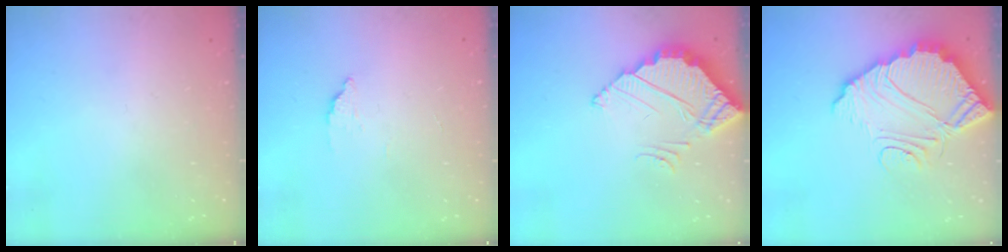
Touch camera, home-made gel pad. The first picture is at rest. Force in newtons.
{"total": 2.2, "press": 2.2, "slide": 0.2}
{"total": 4.0, "press": 4.0, "slide": 0.2}
{"total": 10.7, "press": 10.6, "slide": 0.8}